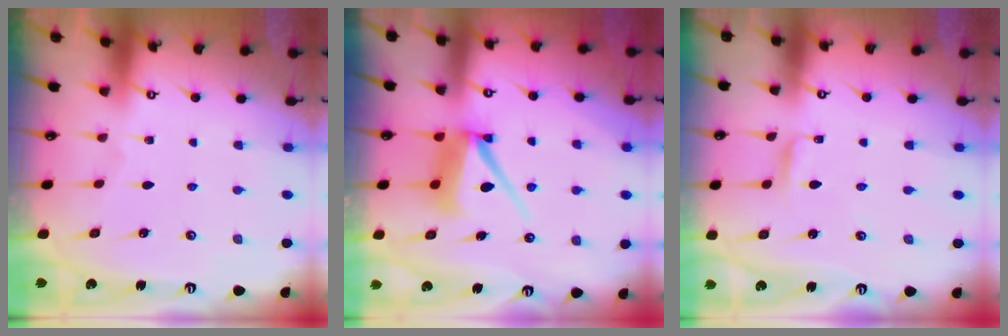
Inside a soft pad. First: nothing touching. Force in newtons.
{"total": 9.3, "press": 9.2, "slide": 1.0}
{"total": 3.0, "press": 3.0, "slide": 0.3}